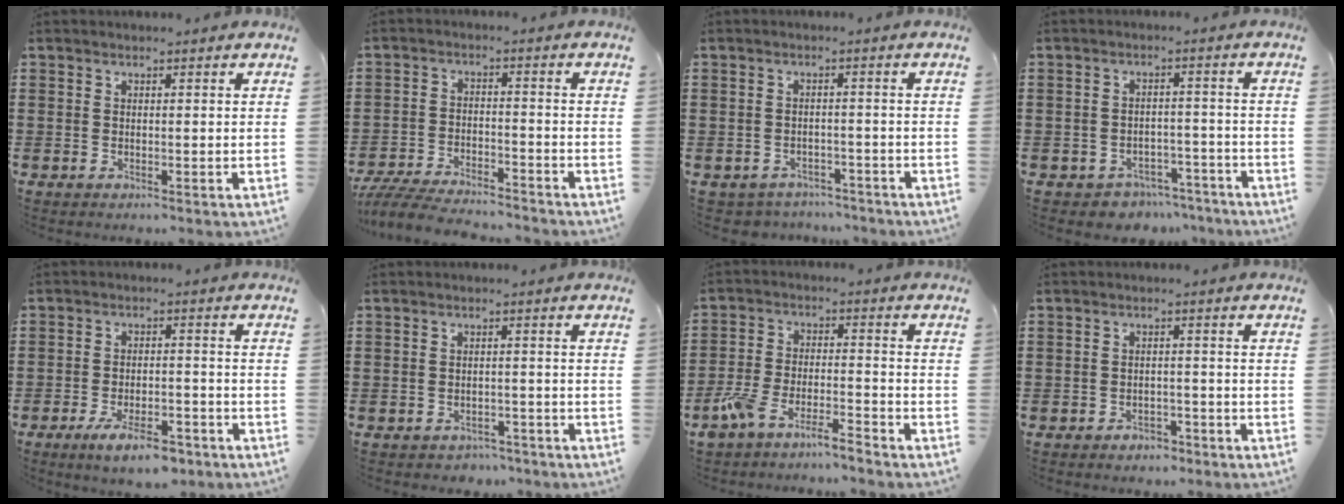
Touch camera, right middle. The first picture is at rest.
{"total": 6.3, "force": [-6.0, 0.6, 1.7], "torque": [-0.041, 0.001, -0.119]}
{"total": 2.3, "force": [-2.2, 0.5, -0.3], "torque": [-0.004, 0.001, -0.051]}
{"total": 3.2, "force": [-3.0, 0.9, -0.2], "torque": [-0.007, 0.004, -0.066]}
{"total": 6.0, "force": [-4.2, 1.6, 4.0], "torque": [-0.073, 0.004, -0.075]}
{"total": 1.7, "force": [-1.6, 0.6, -0.1], "torque": [-0.005, 0.001, -0.037]}
{"total": 6.1, "force": [-5.6, 0.5, 2.4], "torque": [-0.069, -0.007, -0.114]}
{"total": 1.8, "force": [-1.7, 0.7, 0.1], "torque": [-0.009, 0.001, -0.038]}